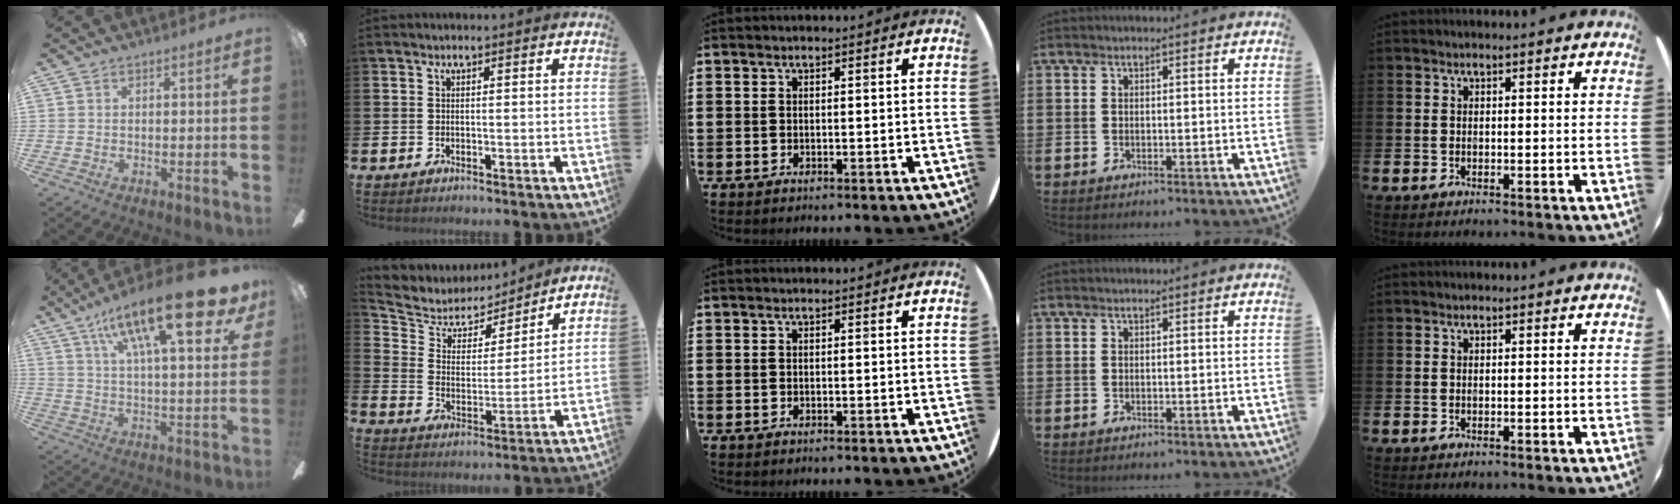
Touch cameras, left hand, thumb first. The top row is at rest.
{"thumb": {"total": 23.7, "force": [13.5, 6.8, 18.2], "torque": [-0.281, -0.065, 0.209]}, "index": {"total": 5.5, "force": [4.8, 2.7, 0.5], "torque": [-0.047, -0.037, 0.079]}}